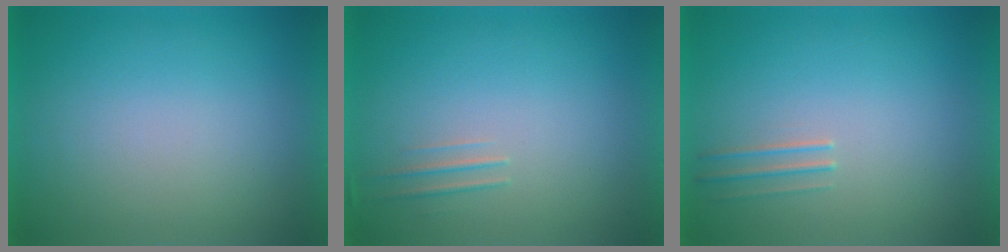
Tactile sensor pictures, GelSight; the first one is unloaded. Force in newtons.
{"total": 1.1}
{"total": 1.5}